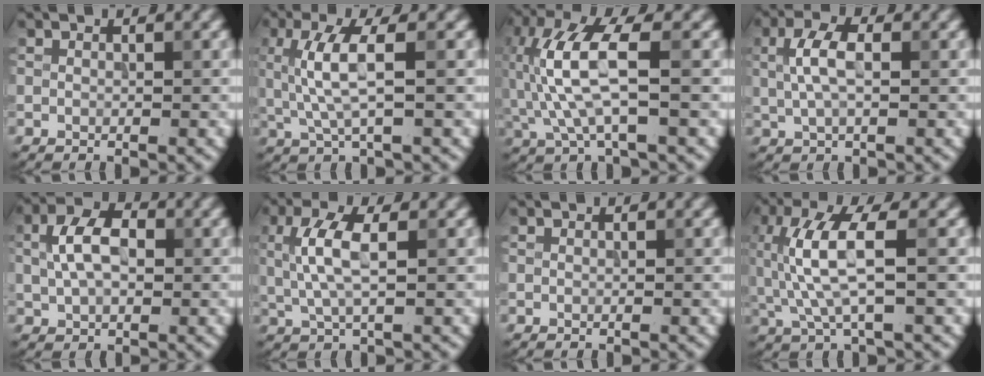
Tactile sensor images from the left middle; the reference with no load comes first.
{"total": 4.4, "force": [0.6, 1.0, 4.3], "torque": [-0.094, 0.003, 0.016]}
{"total": 7.5, "force": [-0.1, 2.4, 7.1], "torque": [-0.172, 0.018, -0.003]}
{"total": 3.7, "force": [0.6, 1.7, 3.2], "torque": [-0.070, 0.006, 0.010]}
{"total": 5.2, "force": [0.7, 3.2, 4.0], "torque": [-0.081, 0.007, 0.008]}
{"total": 4.2, "force": [0.7, 1.3, 3.9], "torque": [-0.088, 0.004, 0.013]}
{"total": 0.0}
{"total": 6.1, "force": [0.5, 1.7, 5.8], "torque": [-0.137, 0.005, 0.011]}